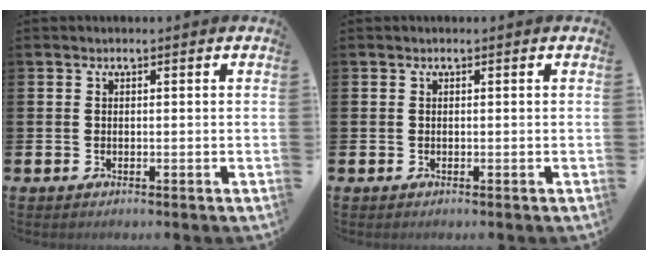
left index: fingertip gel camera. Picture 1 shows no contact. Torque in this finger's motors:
{"motor_torque": [0.01, 0.00, 0.00, 0.00]}